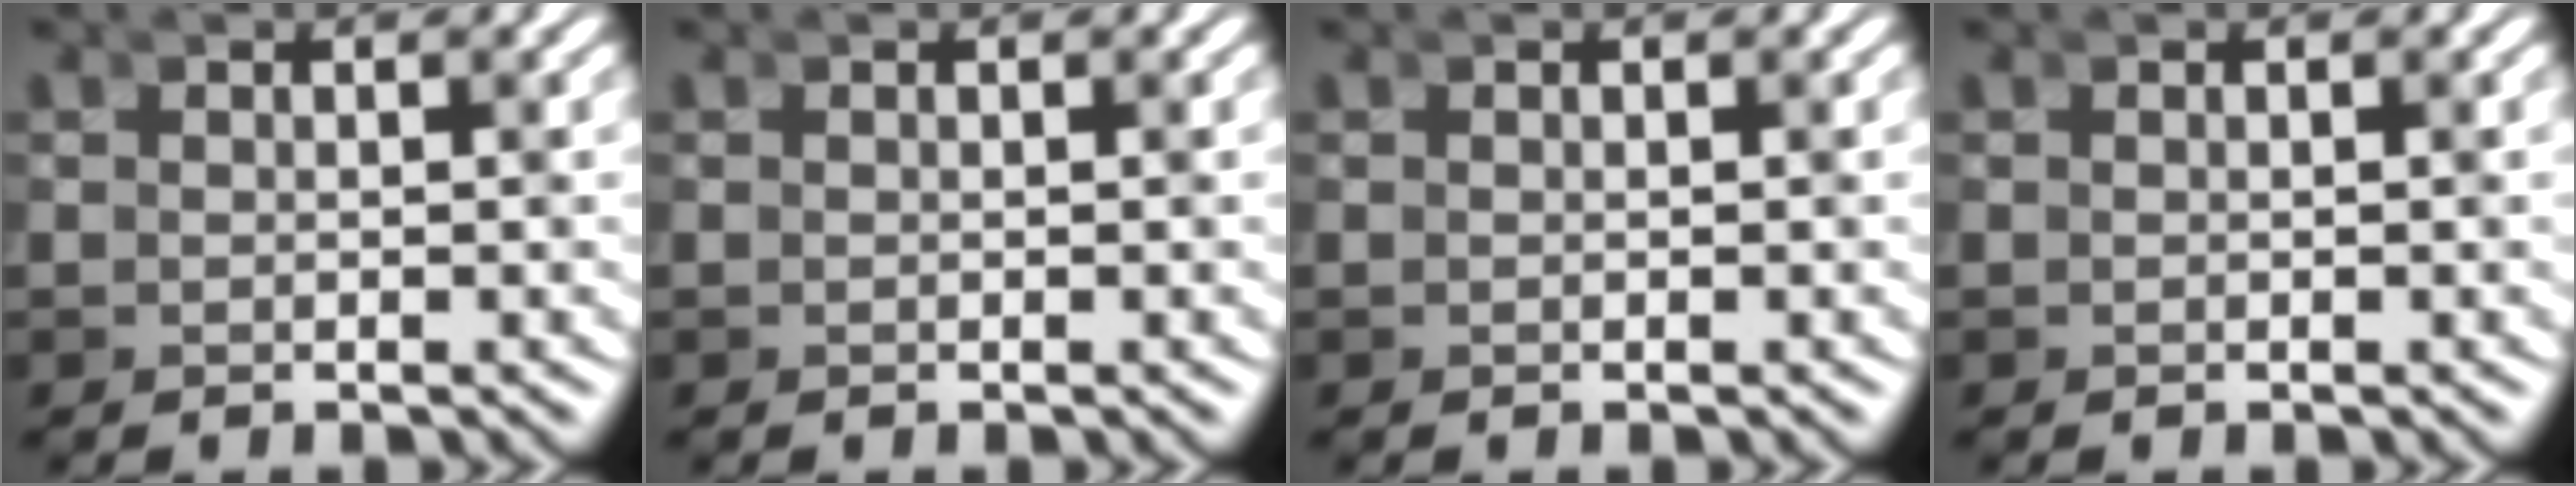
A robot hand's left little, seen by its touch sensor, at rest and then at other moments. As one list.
[{"total": 0.0}, {"total": 0.0}, {"total": 0.0}]